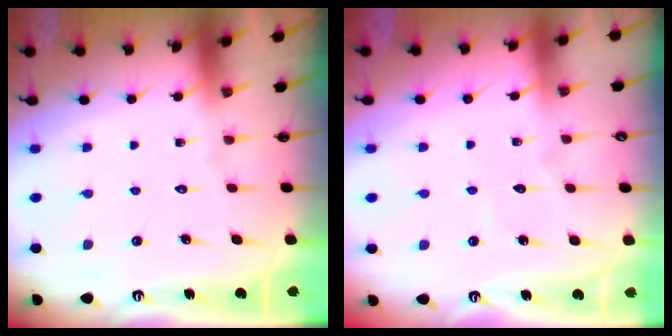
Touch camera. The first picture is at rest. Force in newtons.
{"total": 3.1, "press": 3.1, "slide": 0.3}